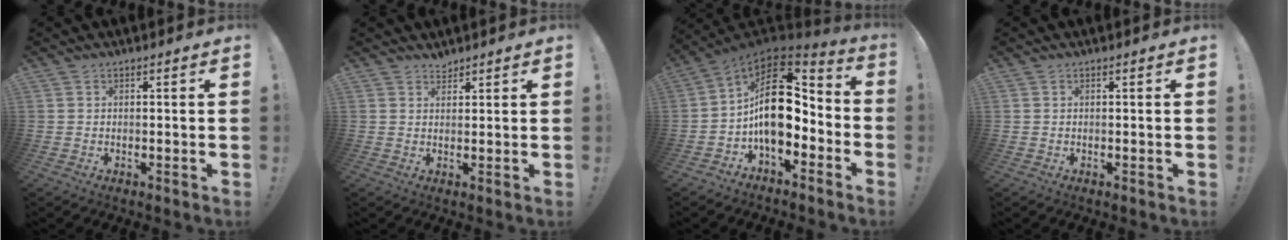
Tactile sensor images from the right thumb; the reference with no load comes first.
{"total": 2.2, "force": [2.0, 0.8, 0.2], "torque": [0.012, -0.018, 0.035]}
{"total": 19.4, "force": [1.5, 11.2, 15.8], "torque": [-0.263, -0.001, 0.029]}
{"total": 0.0}